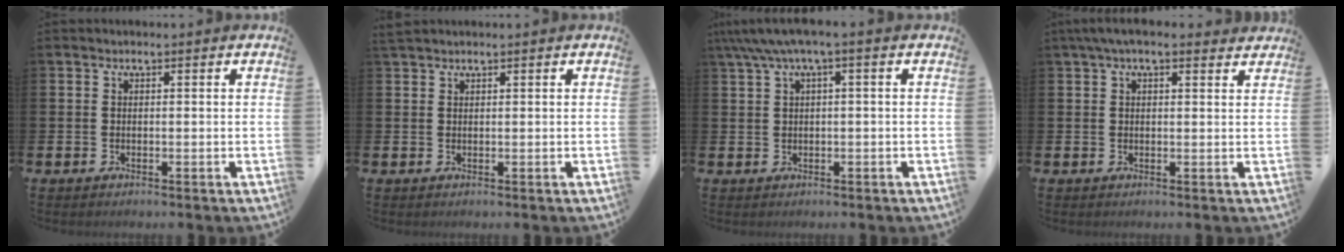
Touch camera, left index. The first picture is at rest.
{"total": 1.2, "force": [1.1, 0.3, 0.2], "torque": [-0.001, 0.001, 0.020]}
{"total": 3.5, "force": [1.2, 0.4, 3.2], "torque": [-0.063, 0.001, 0.021]}
{"total": 3.3, "force": [2.6, 1.0, 1.7], "torque": [-0.036, -0.001, 0.046]}